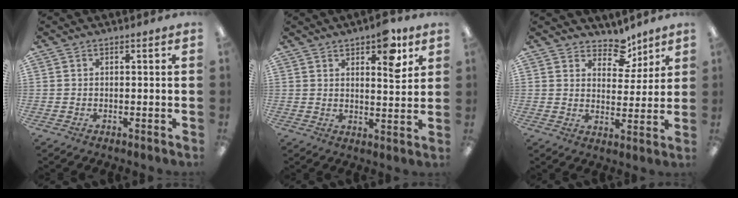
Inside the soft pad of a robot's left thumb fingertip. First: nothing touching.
{"total": 8.7, "force": [5.7, 3.3, 5.7], "torque": [-0.060, -0.034, 0.089]}
{"total": 8.0, "force": [6.1, 4.5, 2.7], "torque": [-0.027, -0.038, 0.107]}